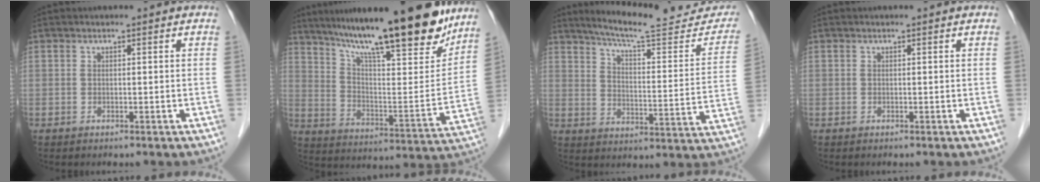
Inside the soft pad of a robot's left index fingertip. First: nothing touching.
{"total": 23.3, "force": [18.7, 3.1, 13.5], "torque": [-0.220, -0.011, 0.284]}
{"total": 20.2, "force": [18.3, 2.8, 8.0], "torque": [-0.105, -0.041, 0.235]}
{"total": 0.0}